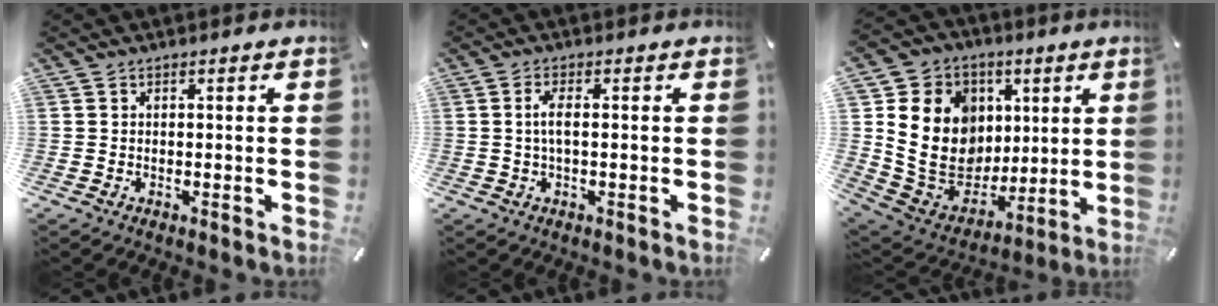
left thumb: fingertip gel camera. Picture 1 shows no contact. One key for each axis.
{"total": 3.7, "fx": 0.0, "fy": 0.9, "fz": 3.6, "tx": -0.073, "ty": -0.002, "tz": -0.004}
{"total": 20.4, "fx": 3.8, "fy": 17.3, "fz": 10.0, "tx": -0.178, "ty": -0.026, "tz": 0.091}